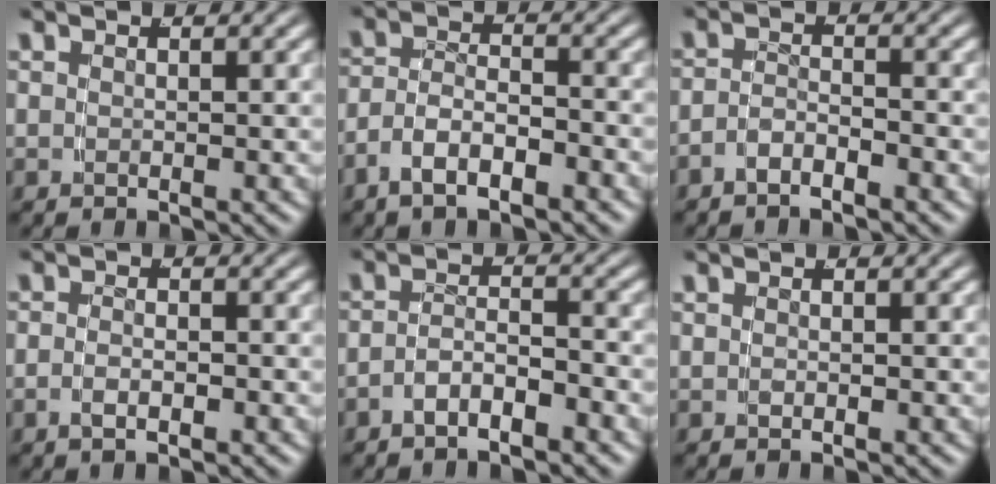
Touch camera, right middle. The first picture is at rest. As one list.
[{"total": 3.6, "force": [-2.4, 1.8, 2.1], "torque": [-0.038, -0.009, -0.041]}, {"total": 2.2, "force": [-2.0, 0.5, 0.7], "torque": [-0.014, -0.006, -0.036]}, {"total": 1.6, "force": [-1.1, 0.3, 1.1], "torque": [-0.022, -0.002, -0.018]}, {"total": 2.8, "force": [-2.3, 0.7, 1.3], "torque": [-0.014, -0.004, -0.043]}, {"total": 0.5, "force": [-0.4, -0.3, 0.1], "torque": [0.000, -0.001, -0.003]}]